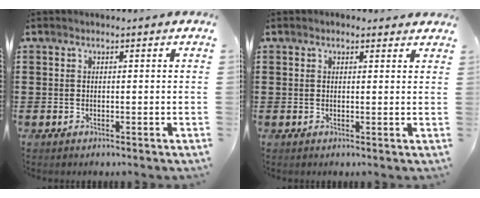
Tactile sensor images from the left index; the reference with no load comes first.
{"total": 1.3, "force": [1.1, 0.5, 0.3], "torque": [-0.009, 0.005, 0.021]}